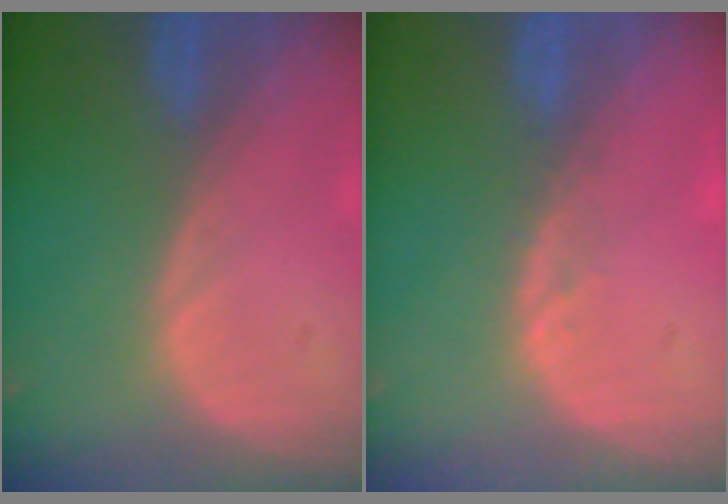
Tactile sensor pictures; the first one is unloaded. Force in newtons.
{"total": 1.3, "press": 1.2, "slide": 0.6}